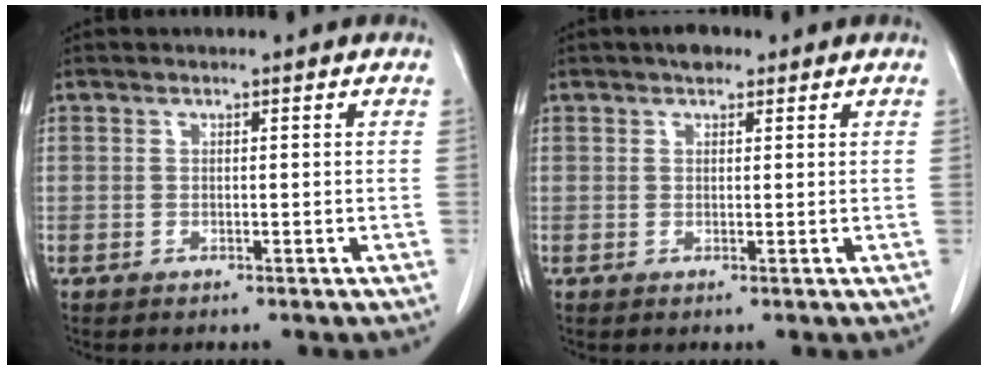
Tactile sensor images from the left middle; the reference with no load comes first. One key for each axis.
{"total": 2.0, "fx": 1.4, "fy": 1.0, "fz": 1.0, "tx": -0.019, "ty": 0.009, "tz": 0.020}